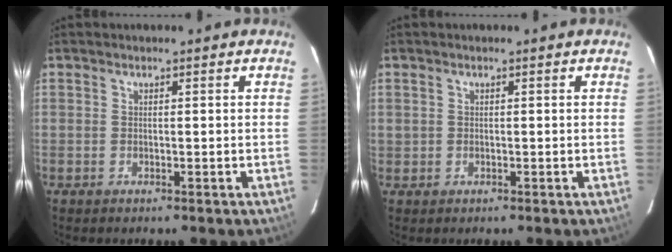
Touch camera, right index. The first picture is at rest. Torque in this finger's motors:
{"motor_torque": [0.20, 0.14, 0.00, 0.00]}